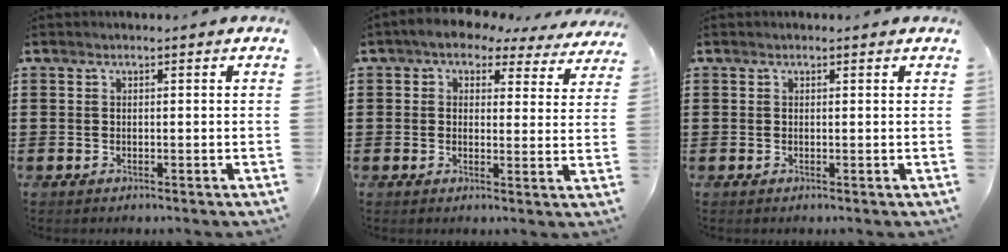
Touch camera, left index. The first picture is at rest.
{"total": 3.4, "force": [2.8, 1.6, 1.1], "torque": [-0.032, -0.016, 0.044]}
{"total": 0.0}